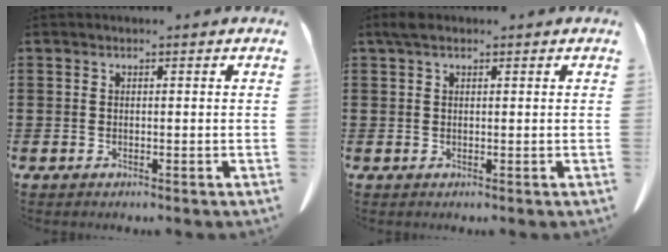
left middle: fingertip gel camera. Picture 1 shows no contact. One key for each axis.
{"total": 1.4, "fx": 0.6, "fy": 0.5, "fz": 1.1, "tx": -0.024, "ty": 0.003, "tz": 0.011}